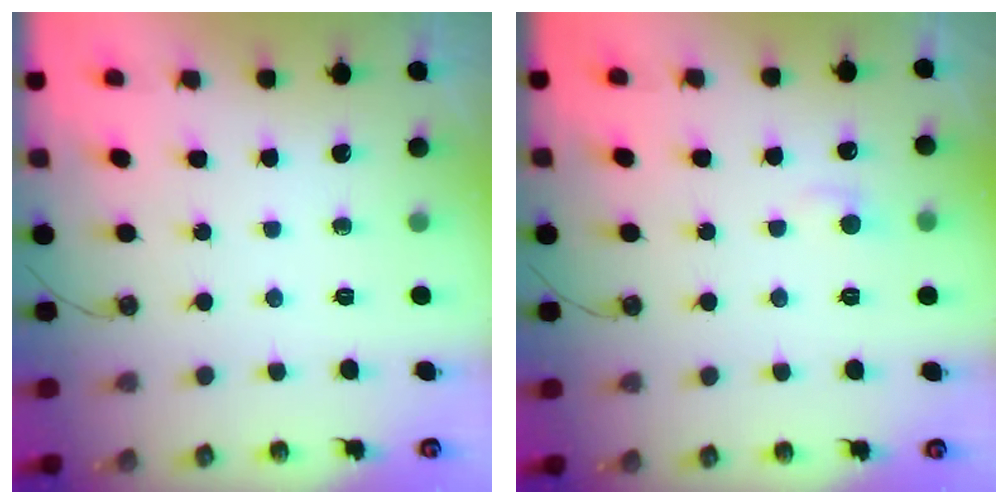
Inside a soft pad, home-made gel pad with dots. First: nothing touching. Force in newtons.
{"total": 1.3, "press": 1.2, "slide": 0.5}